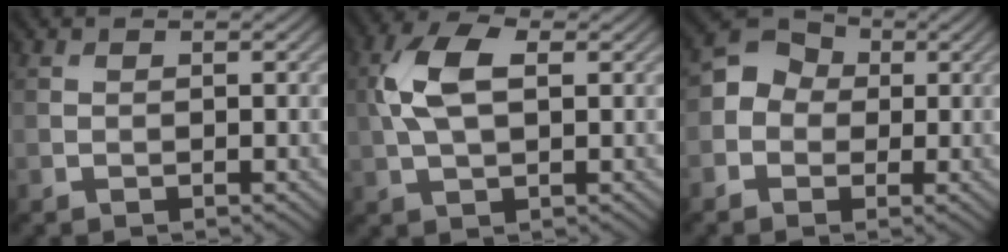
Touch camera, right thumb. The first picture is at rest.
{"total": 7.3, "force": [1.2, 3.7, 6.2], "torque": [-0.146, 0.016, 0.016]}
{"total": 4.8, "force": [-0.3, 4.3, 2.1], "torque": [-0.037, 0.008, -0.022]}